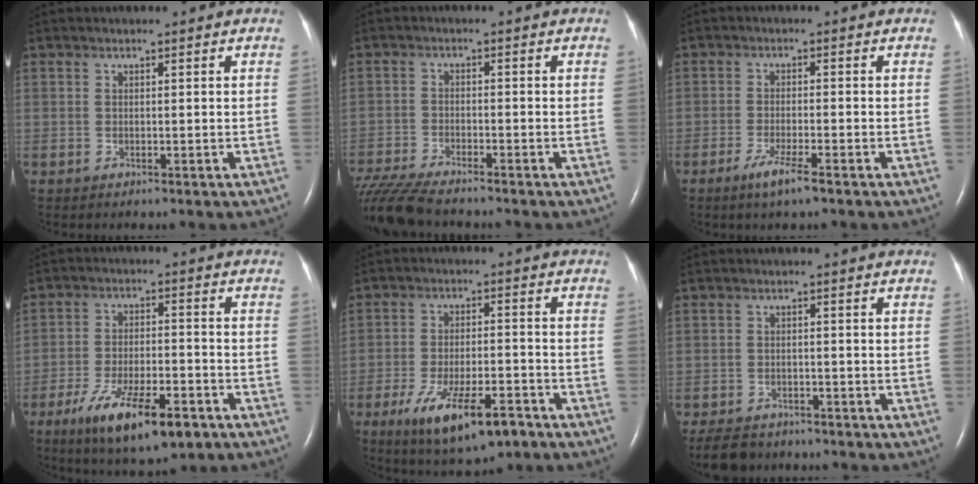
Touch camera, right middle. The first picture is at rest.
{"total": 10.4, "force": [-9.2, 1.0, 4.5], "torque": [-0.090, -0.021, -0.159]}
{"total": 4.1, "force": [-2.6, 0.1, 3.2], "torque": [-0.066, -0.009, -0.047]}
{"total": 13.0, "force": [-7.6, 3.8, 9.9], "torque": [-0.173, -0.015, -0.117]}
{"total": 12.0, "force": [-6.9, 3.5, 9.1], "torque": [-0.163, -0.013, -0.106]}
{"total": 6.6, "force": [-5.7, 2.9, 1.9], "torque": [-0.037, -0.010, -0.087]}